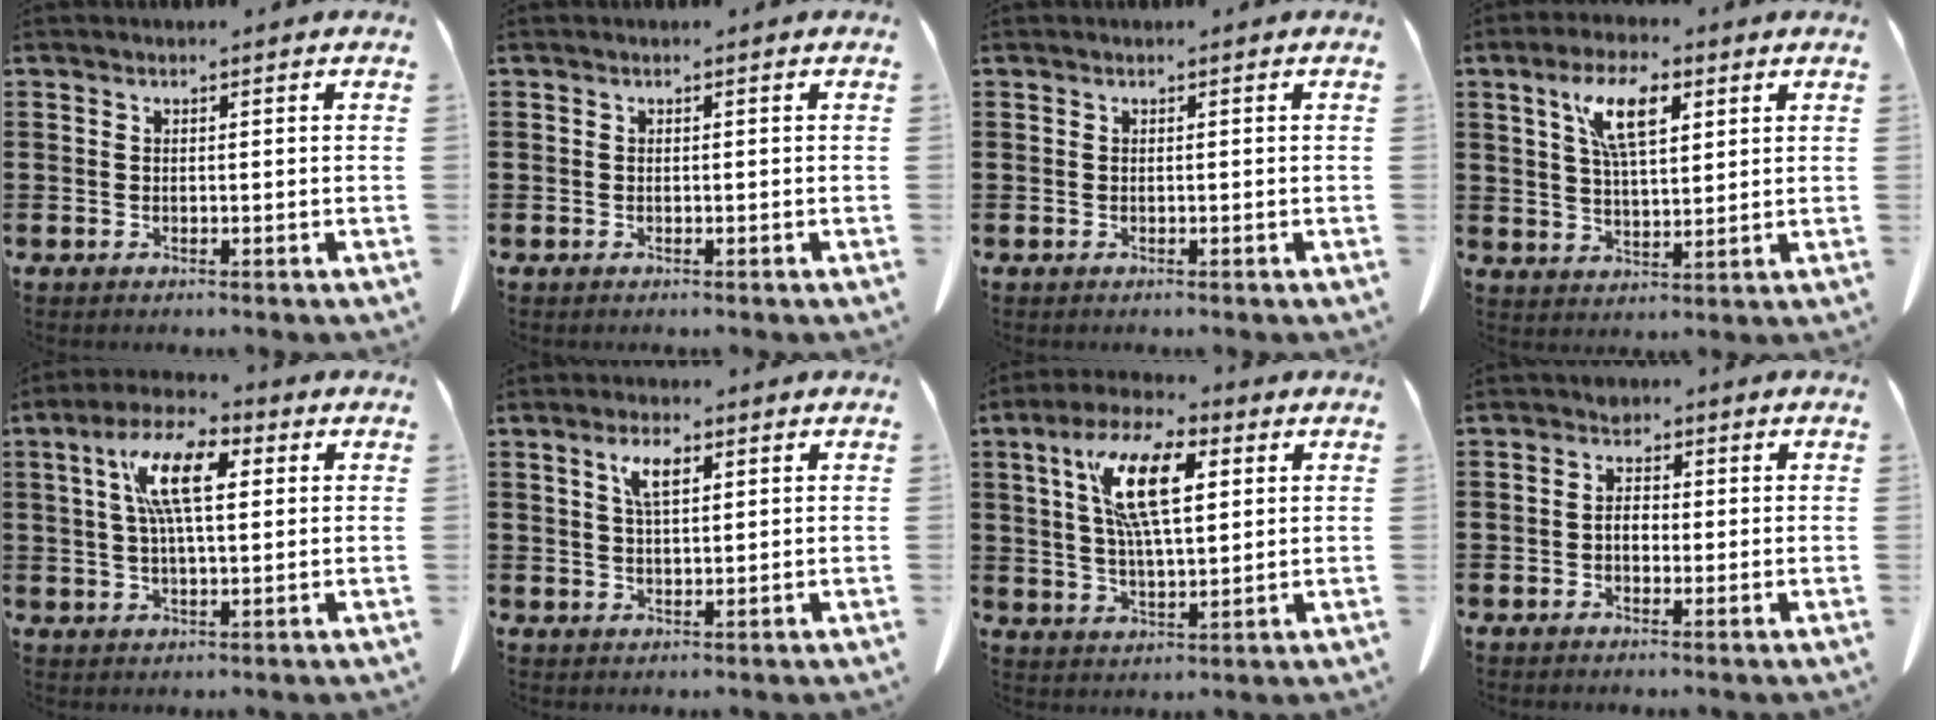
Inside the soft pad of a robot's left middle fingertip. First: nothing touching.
{"total": 0.0}
{"total": 0.0}
{"total": 9.0, "force": [4.2, 3.4, 7.2], "torque": [-0.146, 0.008, 0.073]}
{"total": 9.8, "force": [3.1, 3.5, 8.7], "torque": [-0.187, 0.007, 0.049]}
{"total": 4.8, "force": [2.2, 1.6, 4.0], "torque": [-0.078, 0.005, 0.035]}
{"total": 12.4, "force": [4.6, 4.4, 10.6], "torque": [-0.224, 0.005, 0.077]}
{"total": 2.5, "force": [0.1, 2.0, 1.6], "torque": [-0.028, 0.002, 0.000]}